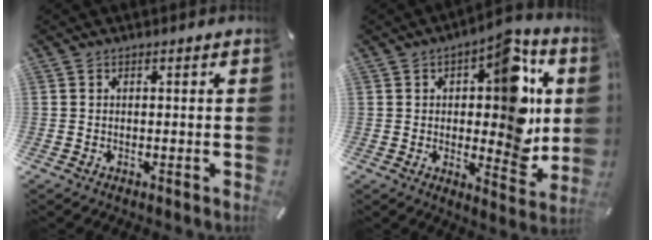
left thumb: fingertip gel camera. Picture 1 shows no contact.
{"total": 16.3, "force": [3.7, 8.4, 13.5], "torque": [-0.139, -0.036, 0.059]}